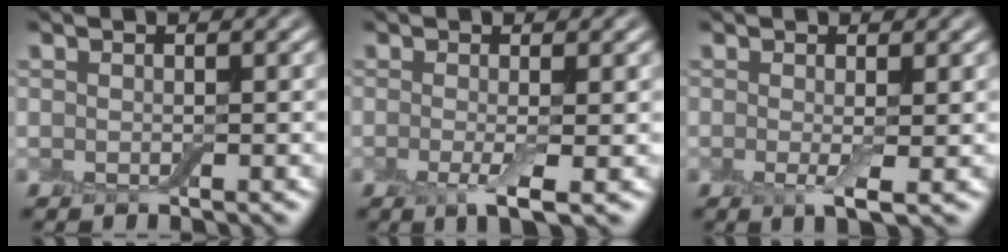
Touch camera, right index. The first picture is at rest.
{"total": 2.9, "force": [-0.6, 0.6, 2.8], "torque": [-0.055, -0.014, -0.010]}
{"total": 2.2, "force": [-0.1, 0.3, 2.2], "torque": [-0.039, -0.009, -0.002]}